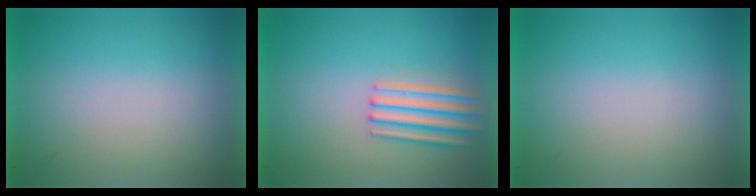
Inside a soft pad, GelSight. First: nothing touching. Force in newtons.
{"total": 3.5}
{"total": 0.0}